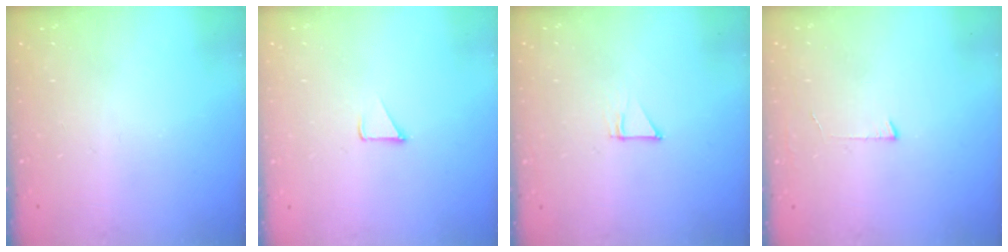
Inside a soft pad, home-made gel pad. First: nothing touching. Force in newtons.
{"total": 1.8, "press": 1.7, "slide": 0.1}
{"total": 4.9, "press": 4.9, "slide": 0.3}
{"total": 3.0, "press": 3.0, "slide": 0.3}